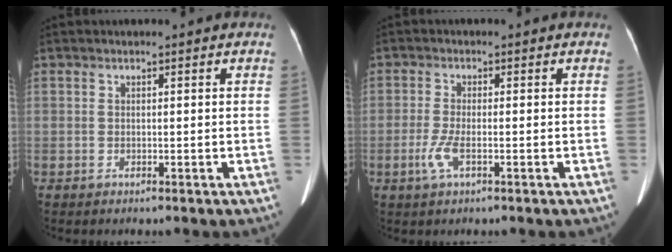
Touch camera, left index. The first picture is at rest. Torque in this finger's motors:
{"motor_torque": [0.10, -0.02, 0.05, 0.03]}